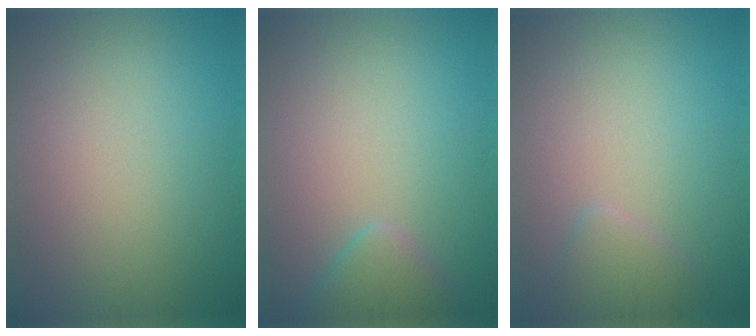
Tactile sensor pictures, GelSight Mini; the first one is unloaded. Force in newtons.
{"total": 2.5, "press": 2.5, "slide": 0.2}
{"total": 1.6, "press": 1.6, "slide": 0.2}